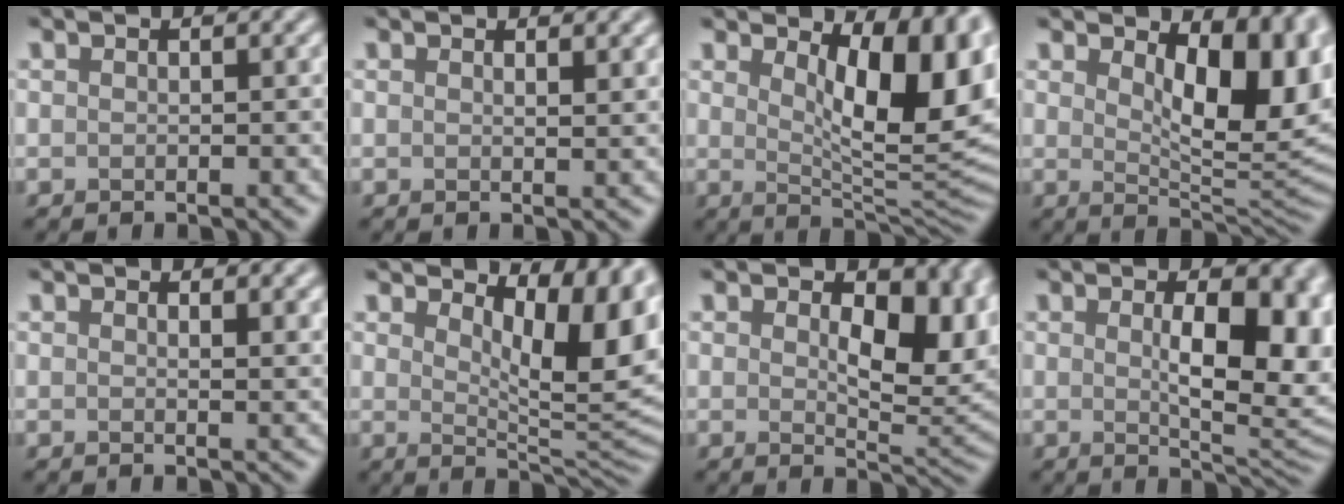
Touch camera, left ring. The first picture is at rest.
{"total": 1.0, "force": [0.8, 0.2, 0.5], "torque": [-0.003, -0.001, 0.012]}
{"total": 10.4, "force": [3.1, 3.7, 9.3], "torque": [-0.119, -0.009, 0.050]}
{"total": 9.3, "force": [2.6, 4.3, 7.8], "torque": [-0.106, -0.007, 0.041]}
{"total": 1.8, "force": [1.3, 0.6, 1.1], "torque": [-0.004, 0.000, 0.019]}
{"total": 8.7, "force": [3.4, 3.1, 7.4], "torque": [-0.104, -0.010, 0.056]}
{"total": 7.9, "force": [1.5, 4.2, 6.5], "torque": [-0.100, -0.010, 0.028]}
{"total": 9.0, "force": [1.0, 3.6, 8.2], "torque": [-0.110, -0.007, 0.023]}